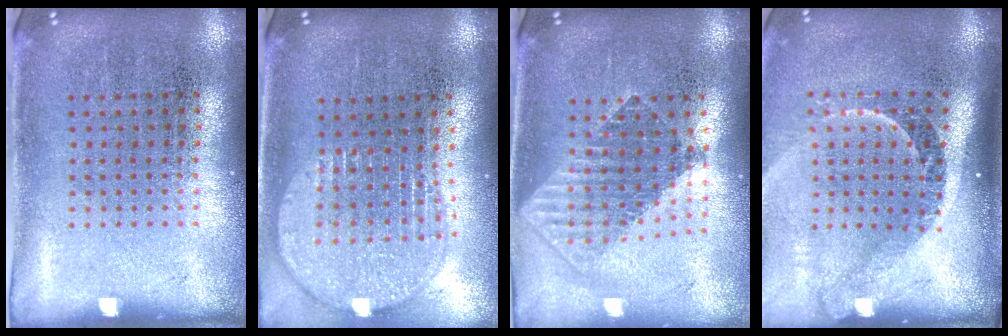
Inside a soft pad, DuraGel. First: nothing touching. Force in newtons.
{"total": 1.9, "press": 1.6, "slide": 1.0}
{"total": 1.8, "press": 1.5, "slide": 1.0}
{"total": 2.3, "press": 1.6, "slide": 1.7}